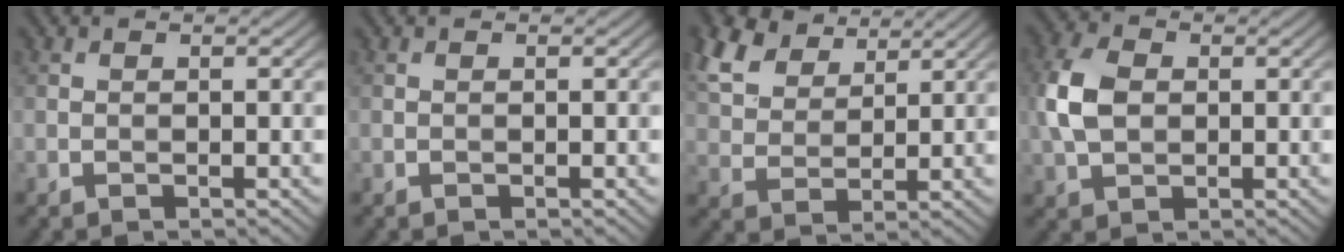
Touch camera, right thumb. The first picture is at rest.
{"total": 0.0}
{"total": 8.9, "force": [5.8, 4.8, 4.8], "torque": [-0.133, 0.019, 0.118]}
{"total": 6.2, "force": [0.5, 4.2, 4.5], "torque": [-0.118, 0.009, 0.005]}